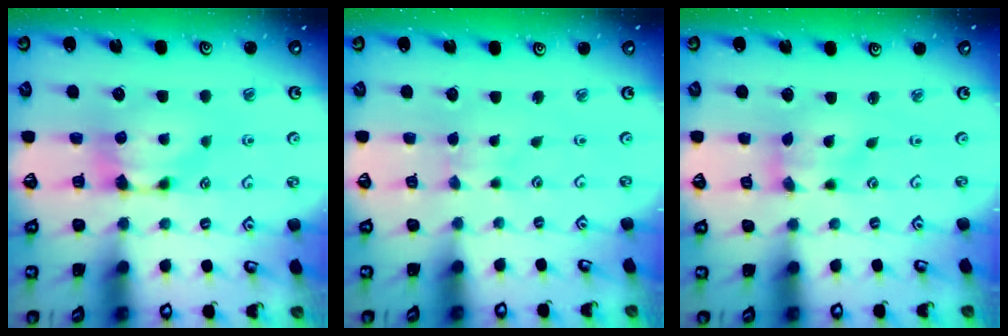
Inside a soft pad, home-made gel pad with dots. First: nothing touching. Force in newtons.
{"total": 2.4, "press": 2.4, "slide": 0.1}
{"total": 1.7, "press": 1.0, "slide": 1.3}